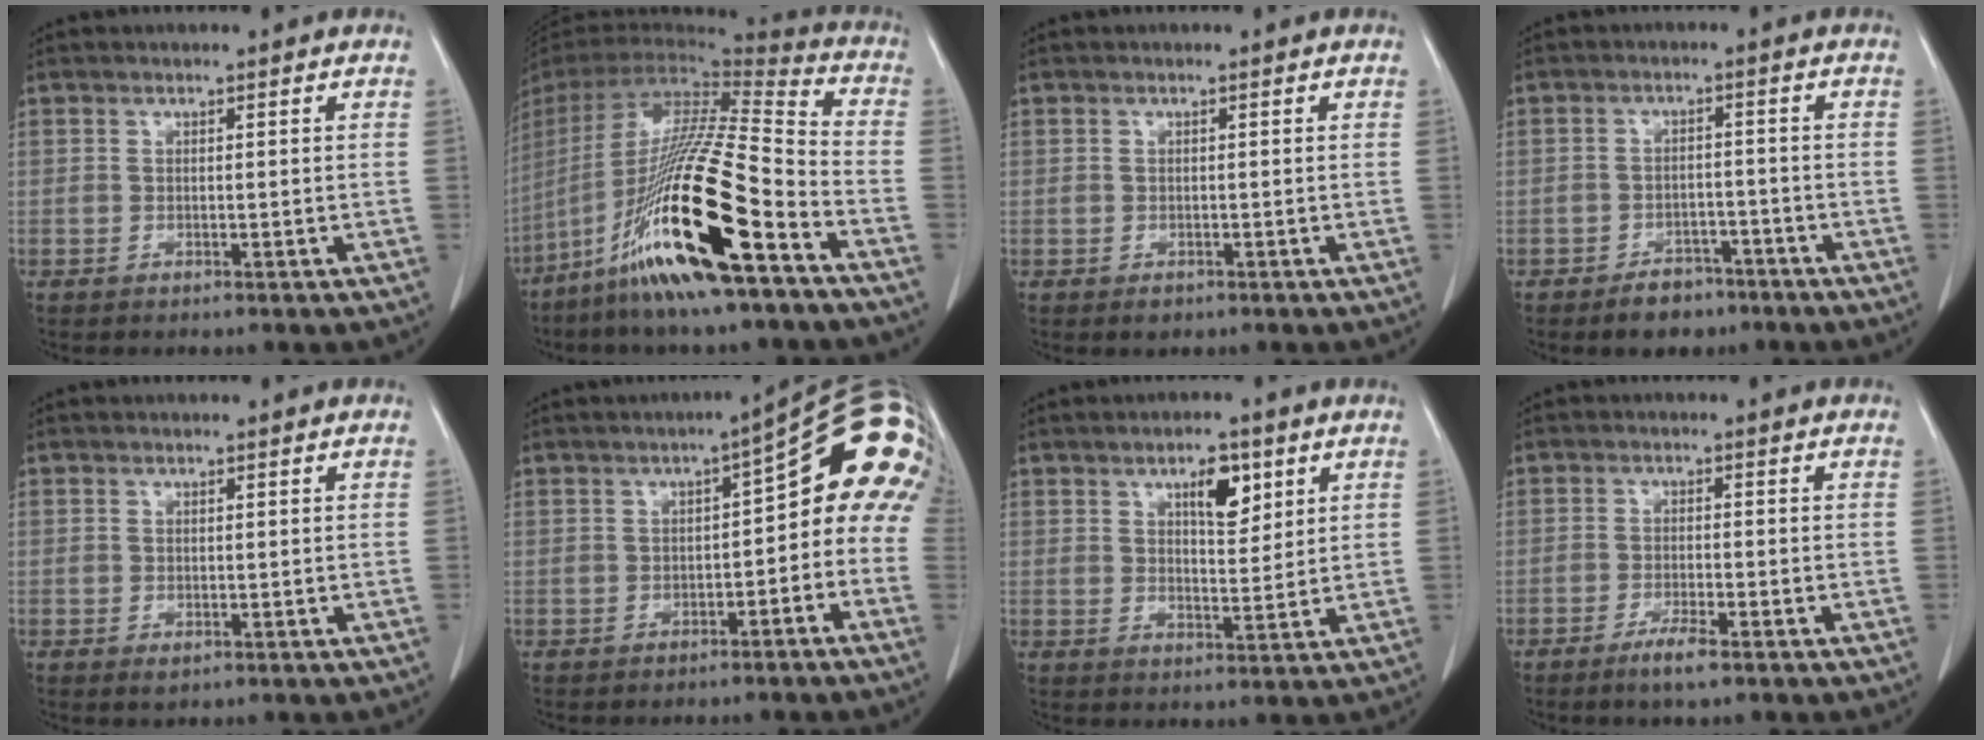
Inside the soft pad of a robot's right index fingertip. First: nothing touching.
{"total": 24.9, "force": [-13.7, 2.3, 20.7], "torque": [-0.417, -0.043, -0.260]}
{"total": 1.5, "force": [-1.0, 1.0, 0.2], "torque": [-0.004, 0.002, -0.015]}
{"total": 4.8, "force": [-3.4, 3.0, 1.6], "torque": [-0.024, 0.007, -0.046]}
{"total": 0.8, "force": [0.1, 0.7, 0.3], "torque": [-0.002, 0.000, 0.002]}
{"total": 14.1, "force": [1.4, 4.9, 13.2], "torque": [-0.178, 0.035, 0.010]}
{"total": 5.9, "force": [3.0, 2.2, 4.5], "torque": [-0.073, 0.000, 0.050]}
{"total": 3.2, "force": [-2.2, 0.2, 2.3], "torque": [-0.048, -0.005, -0.040]}